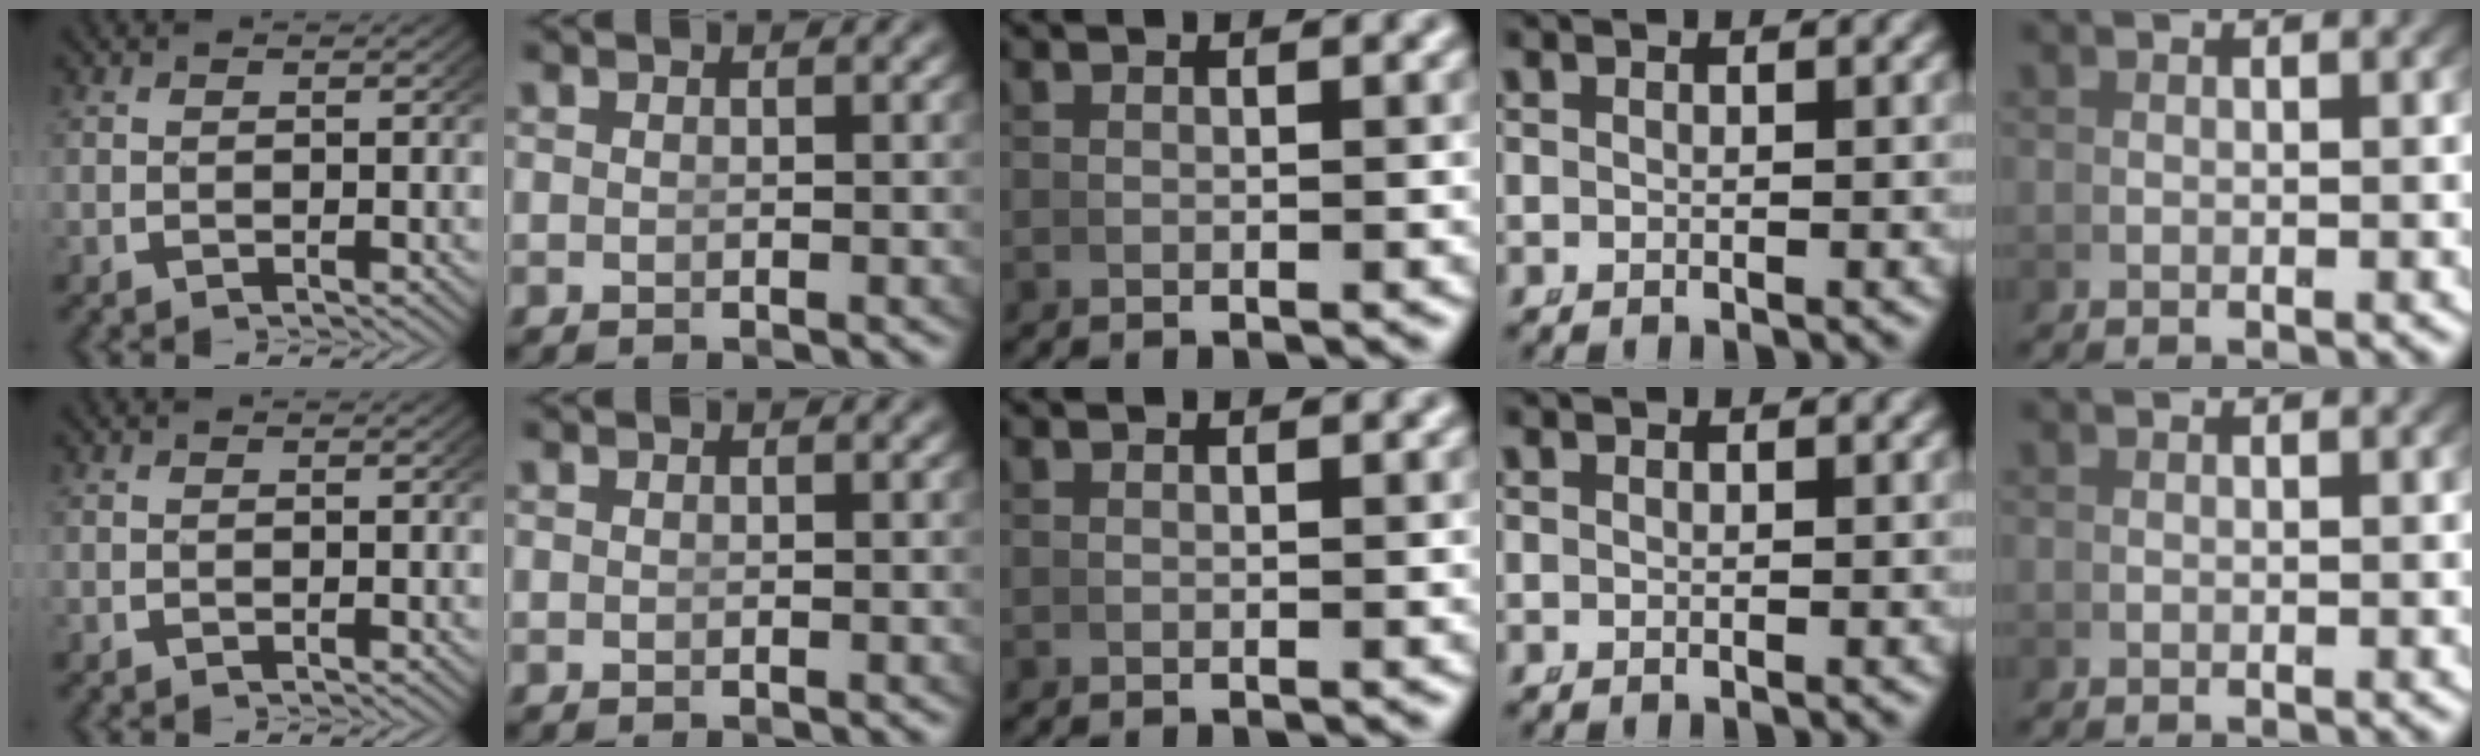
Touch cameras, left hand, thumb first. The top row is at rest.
{}